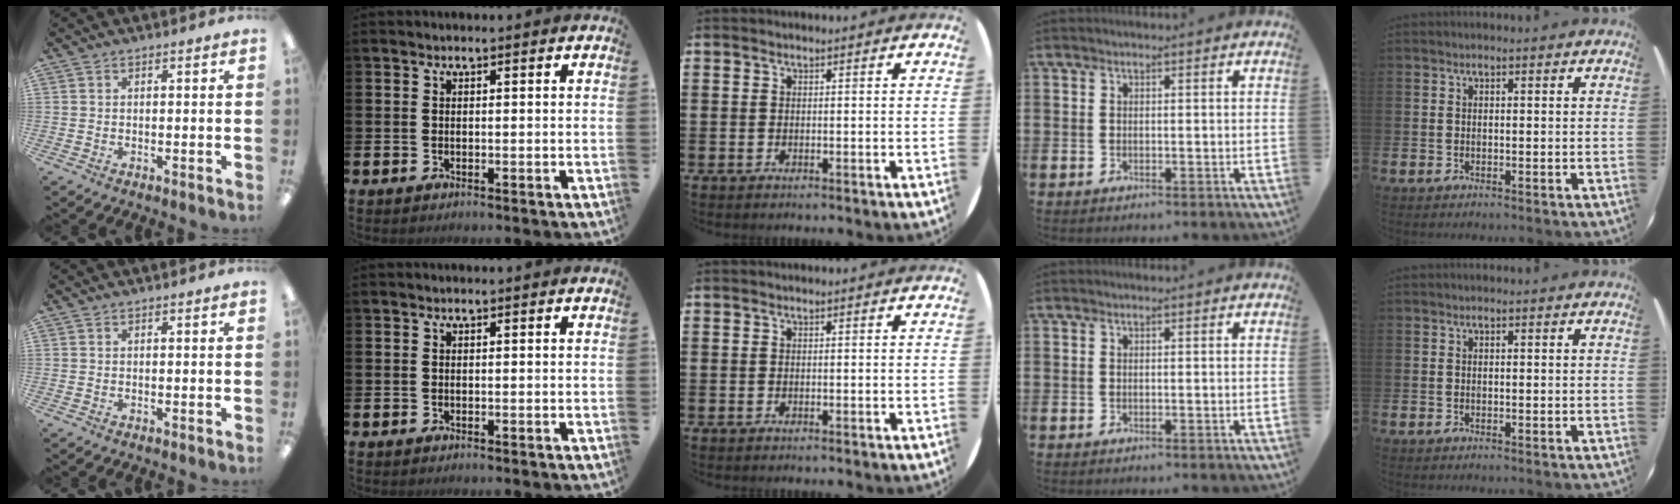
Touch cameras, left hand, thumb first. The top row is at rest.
{}